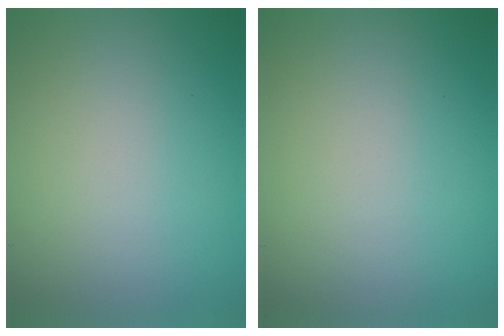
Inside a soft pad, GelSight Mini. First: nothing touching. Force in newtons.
{"total": 0.0}